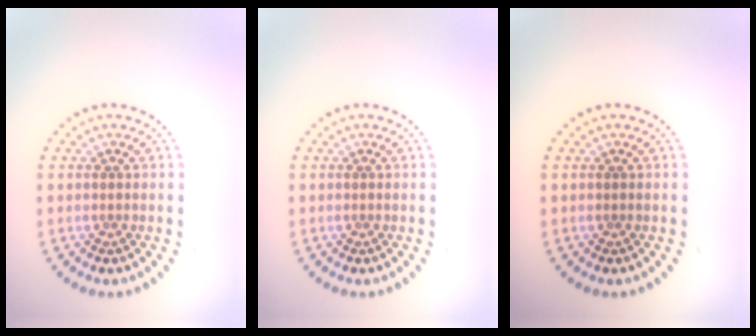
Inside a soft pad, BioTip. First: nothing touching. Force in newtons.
{"total": 0.0}
{"total": 0.0}